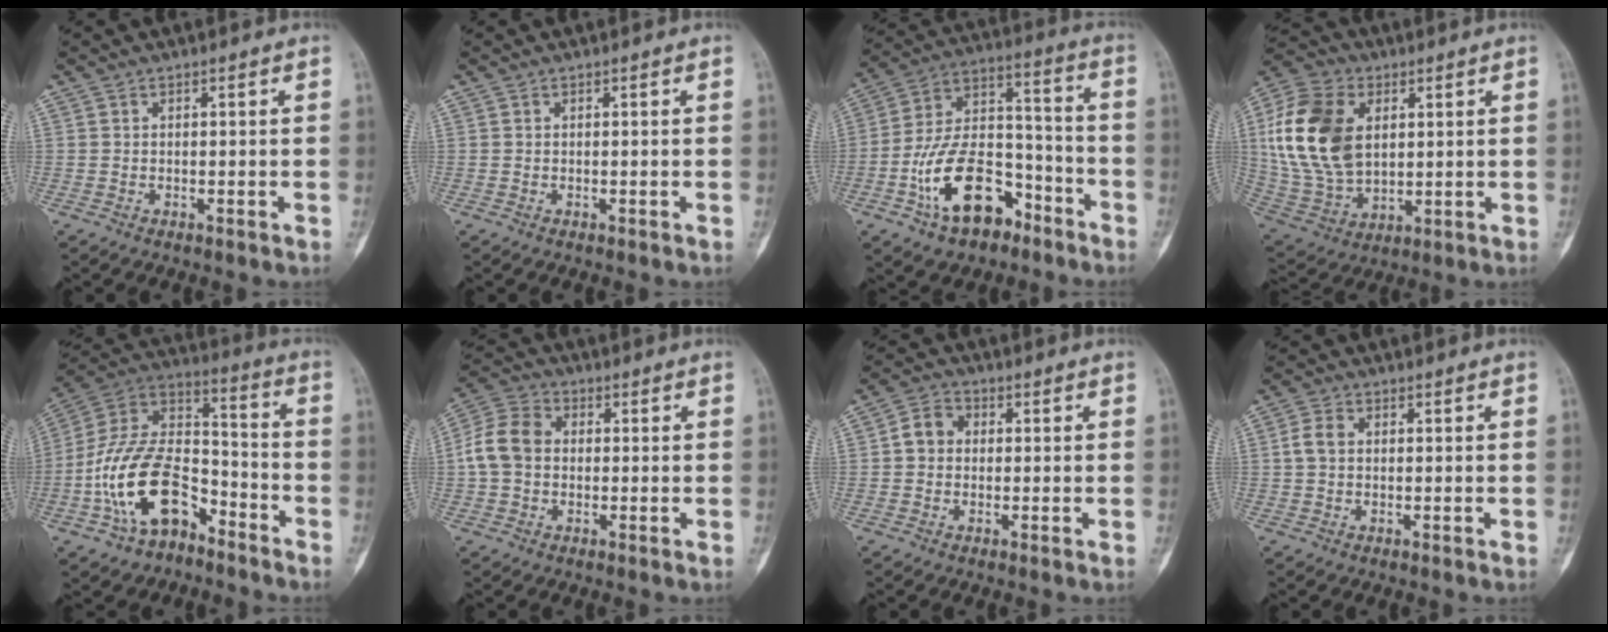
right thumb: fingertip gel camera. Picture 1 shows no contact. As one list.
[{"total": 0.0}, {"total": 17.7, "force": [-9.0, 10.1, 11.4], "torque": [-0.179, 0.085, -0.156]}, {"total": 19.9, "force": [4.0, 13.3, 14.3], "torque": [-0.283, -0.006, 0.083]}, {"total": 19.6, "force": [-9.2, 11.5, 12.9], "torque": [-0.217, 0.087, -0.169]}, {"total": 8.6, "force": [0.0, 6.8, 5.3], "torque": [-0.104, 0.028, -0.012]}, {"total": 5.9, "force": [0.2, 5.2, 2.8], "torque": [-0.029, 0.017, -0.010]}, {"total": 3.2, "force": [0.2, 2.3, 2.2], "torque": [-0.048, 0.008, 0.000]}]